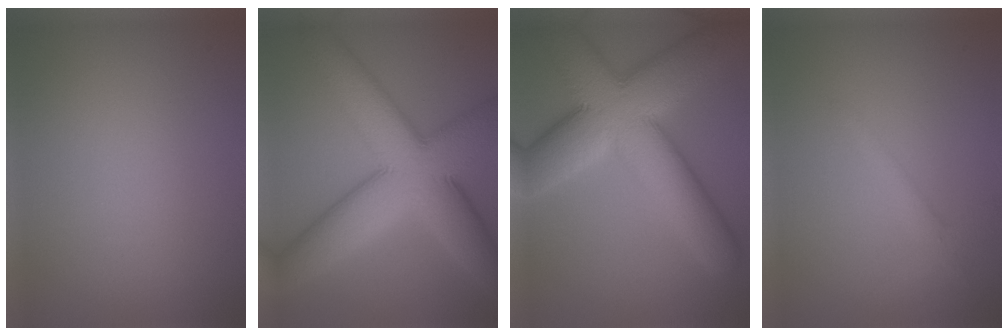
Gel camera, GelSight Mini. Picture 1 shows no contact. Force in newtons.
{"total": 11.8, "press": 11.8, "slide": 0.0}
{"total": 12.6, "press": 12.6, "slide": 0.7}
{"total": 1.7, "press": 1.7, "slide": 0.1}